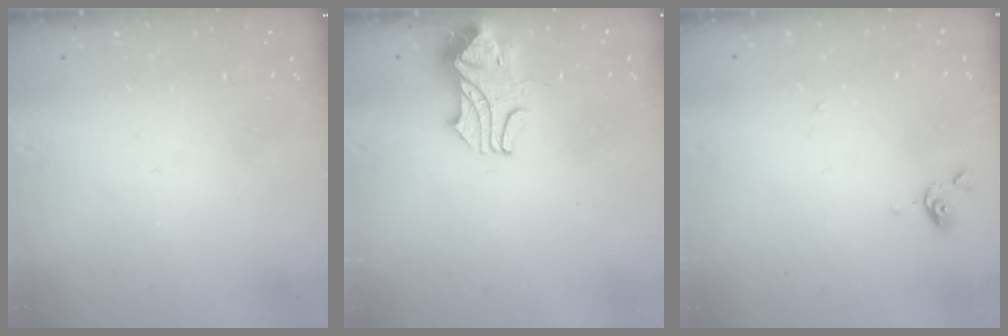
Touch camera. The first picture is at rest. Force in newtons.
{"total": 2.4, "press": 2.3, "slide": 0.8}
{"total": 0.0}